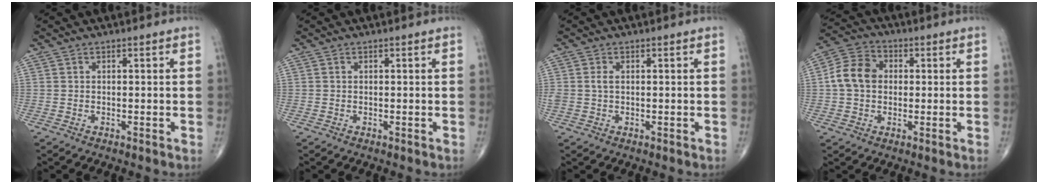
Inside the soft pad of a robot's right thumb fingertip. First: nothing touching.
{"total": 0.0}
{"total": 1.7, "force": [0.1, 1.1, 1.3], "torque": [-0.032, 0.002, 0.002]}
{"total": 8.7, "force": [0.4, 6.9, 5.2], "torque": [-0.088, 0.022, -0.004]}